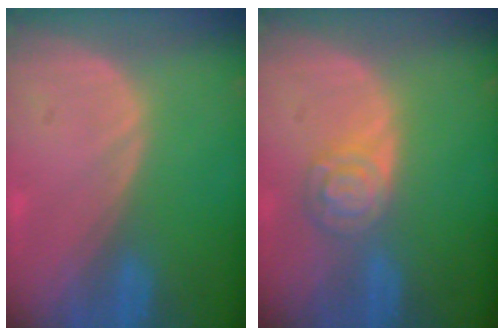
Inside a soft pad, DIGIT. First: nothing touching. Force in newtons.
{"total": 5.2, "press": 4.6, "slide": 2.5}